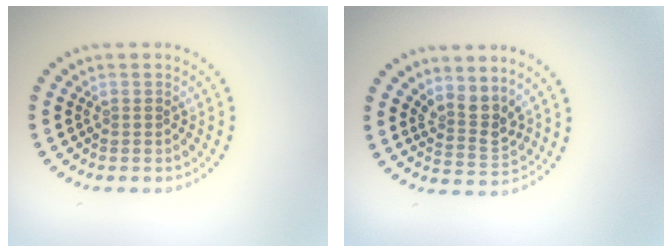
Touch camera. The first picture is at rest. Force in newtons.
{"total": 2.6, "press": 2.0, "slide": 1.7}